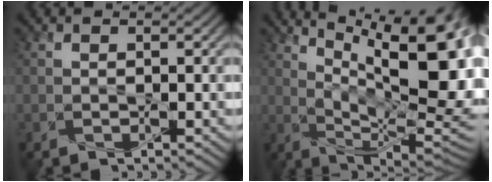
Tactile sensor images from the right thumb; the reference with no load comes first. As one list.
[{"total": 16.4, "force": [6.9, 5.1, 14.0], "torque": [-0.213, 0.002, 0.126]}]